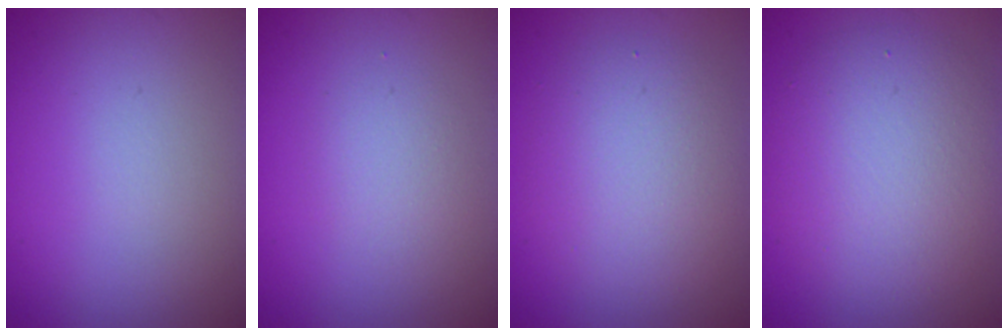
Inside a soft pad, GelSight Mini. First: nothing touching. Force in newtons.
{"total": 1.7, "press": 1.7, "slide": 0.1}
{"total": 4.4, "press": 4.4, "slide": 0.3}
{"total": 6.0, "press": 6.0, "slide": 0.3}